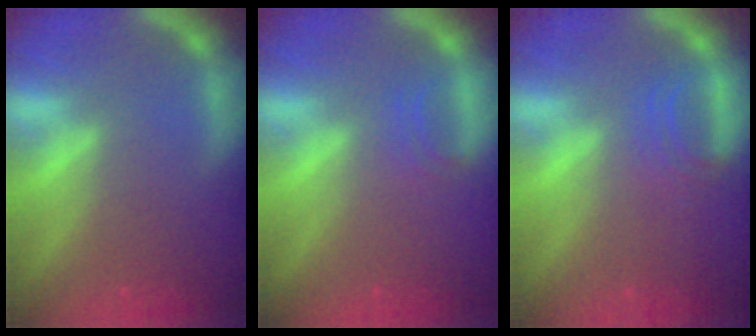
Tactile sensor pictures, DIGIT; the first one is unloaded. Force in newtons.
{"total": 1.4}
{"total": 2.5}